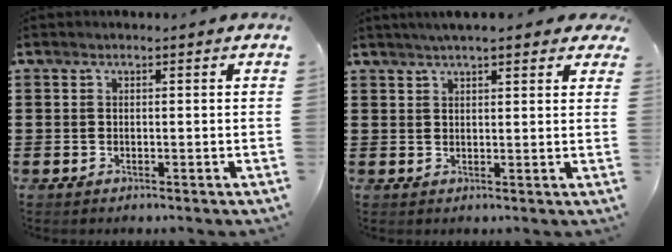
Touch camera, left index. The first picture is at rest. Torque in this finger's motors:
{"motor_torque": [1.73, -0.41, 0.93, 0.10]}